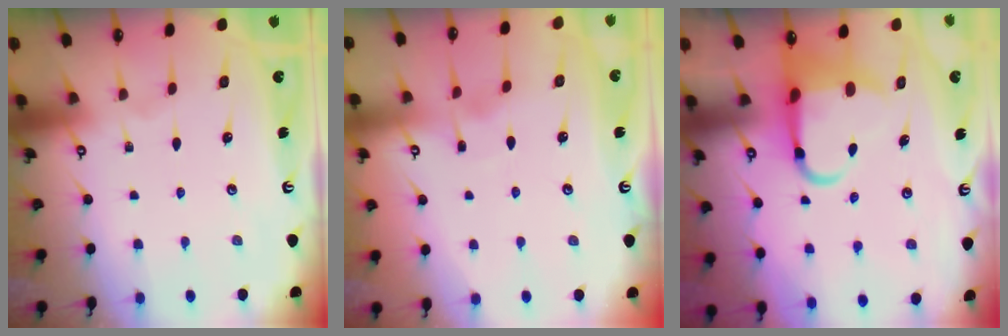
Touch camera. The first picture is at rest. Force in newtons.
{"total": 2.5, "press": 2.5, "slide": 0.3}
{"total": 7.3, "press": 7.2, "slide": 1.3}